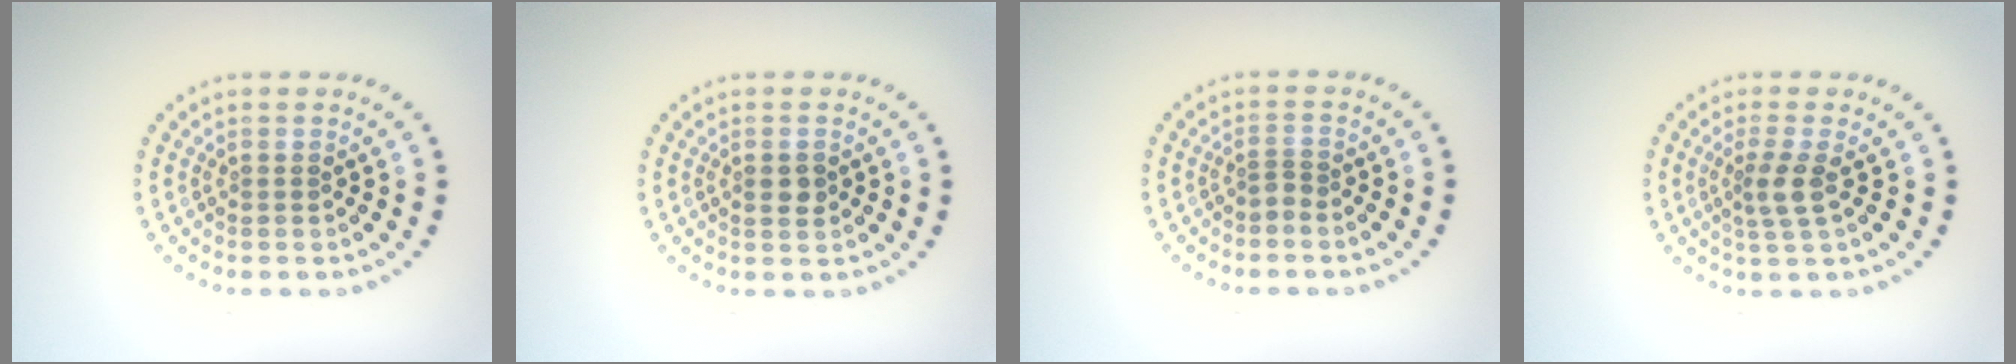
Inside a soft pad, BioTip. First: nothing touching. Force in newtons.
{"total": 1.4, "press": 1.3, "slide": 0.3}
{"total": 0.7, "press": 0.4, "slide": 0.6}
{"total": 2.3, "press": 1.7, "slide": 1.5}